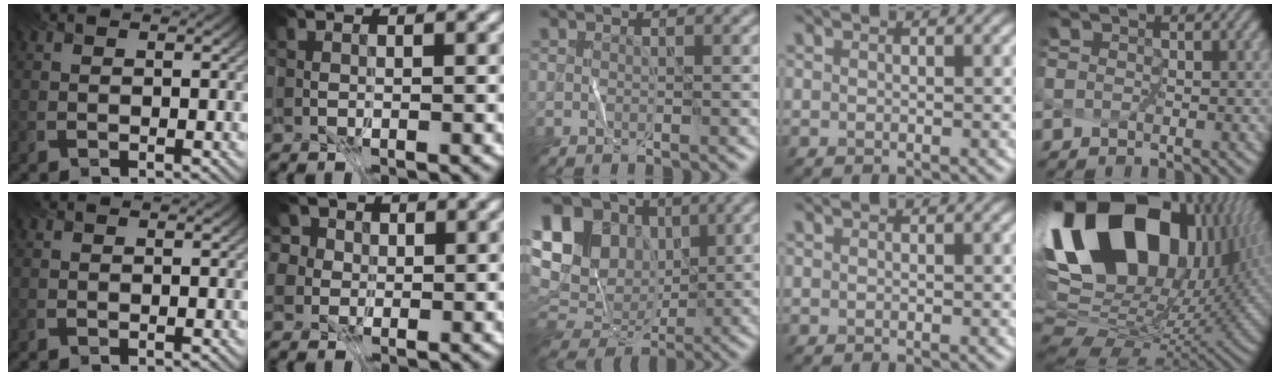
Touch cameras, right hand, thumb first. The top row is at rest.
{"index": {"total": 7.8, "force": [4.5, 5.2, 3.7], "torque": [-0.077, 0.024, 0.052]}, "middle": {"total": 15.3, "force": [2.9, 12.1, 8.9], "torque": [-0.186, 0.024, 0.038]}, "little": {"total": 20.8, "force": [8.0, 11.8, 15.2], "torque": [-0.312, 0.040, 0.150]}}